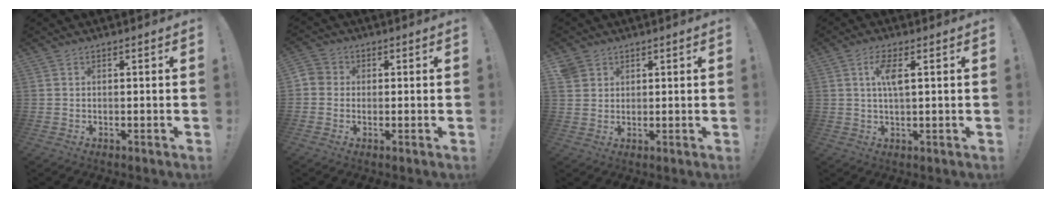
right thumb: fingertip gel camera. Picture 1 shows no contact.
{"total": 3.4, "force": [-0.9, 3.0, 1.3], "torque": [-0.028, 0.009, -0.016]}
{"total": 3.8, "force": [2.5, 2.8, 0.8], "torque": [-0.014, -0.008, 0.047]}
{"total": 5.7, "force": [1.6, 1.5, 5.3], "torque": [-0.094, 0.001, 0.023]}